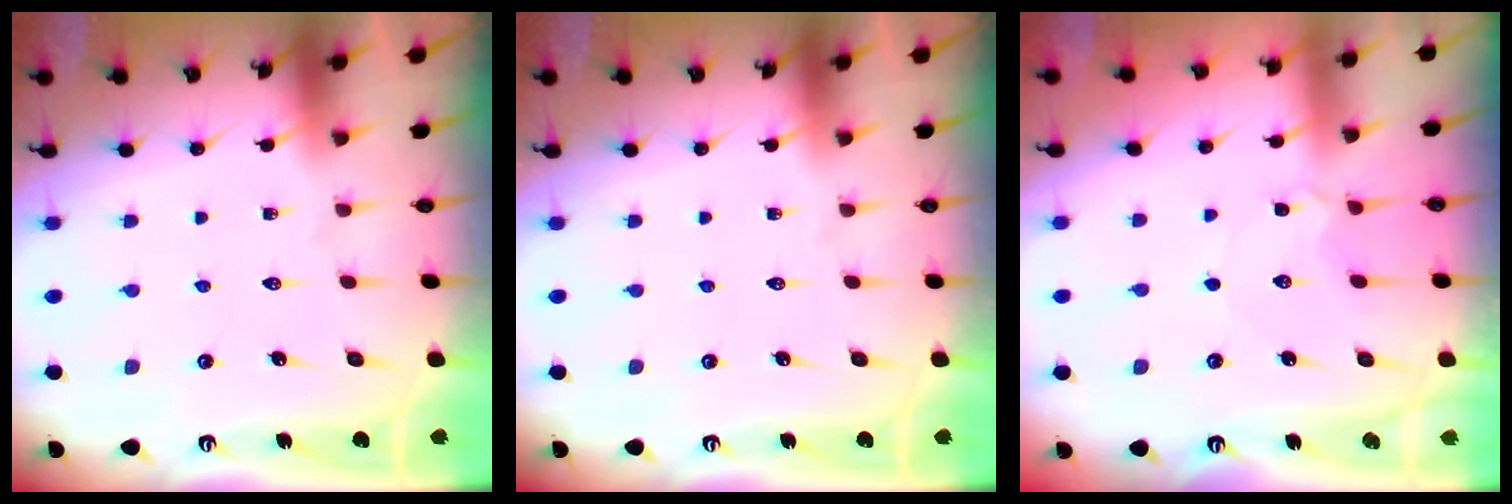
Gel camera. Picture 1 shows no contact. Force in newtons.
{"total": 0.0}
{"total": 2.6, "press": 2.6, "slide": 0.3}